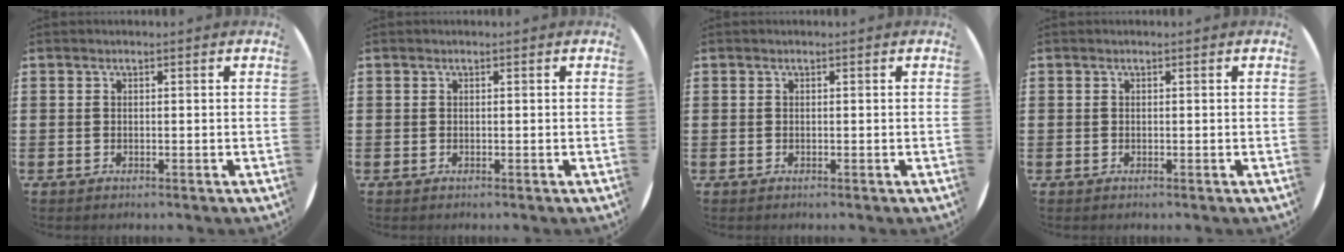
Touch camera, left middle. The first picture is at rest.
{"total": 0.0}
{"total": 0.0}
{"total": 0.0}